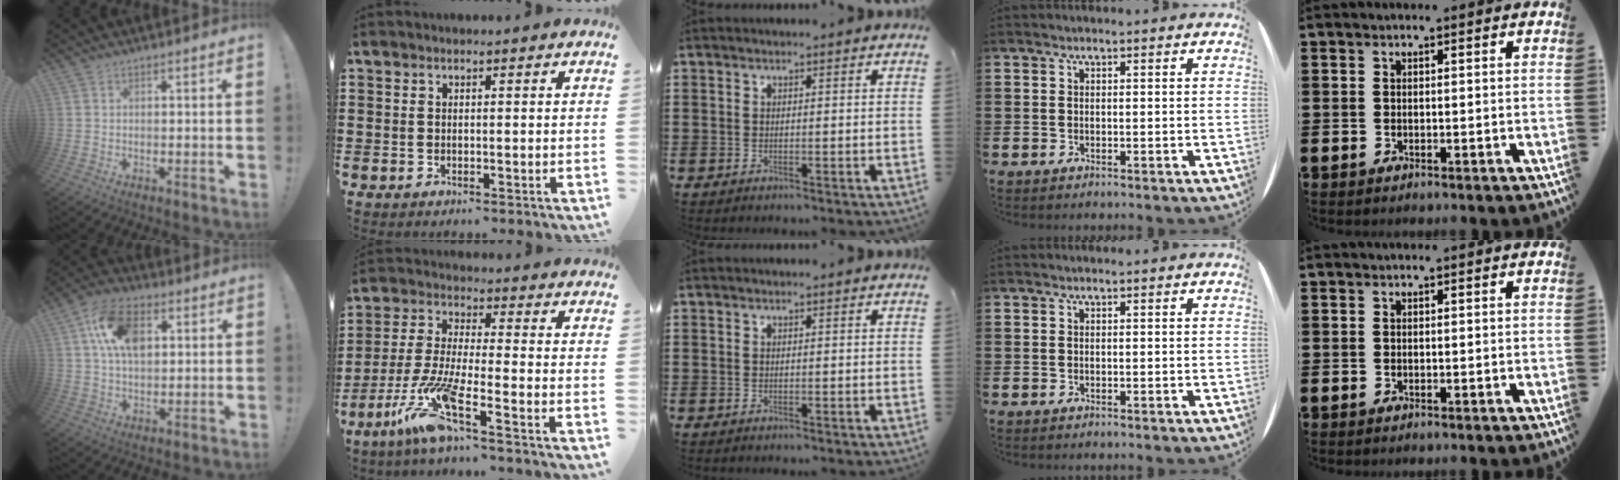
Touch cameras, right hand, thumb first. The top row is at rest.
{"thumb": {"total": 13.8, "force": [4.1, 8.5, 10.1], "torque": [-0.171, 0.008, 0.077]}, "index": {"total": 10.2, "force": [-6.4, 0.7, 7.9], "torque": [-0.196, -0.022, -0.134]}}